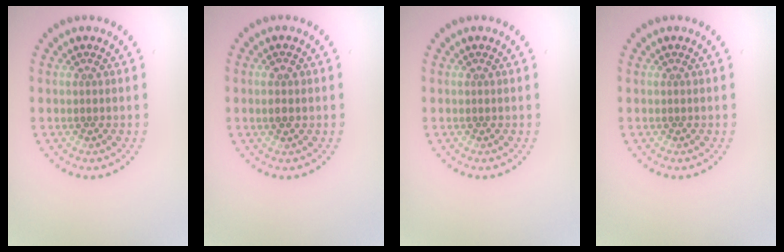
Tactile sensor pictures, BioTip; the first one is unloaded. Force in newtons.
{"total": 1.4, "press": 1.3, "slide": 0.4}
{"total": 0.0}
{"total": 0.0}